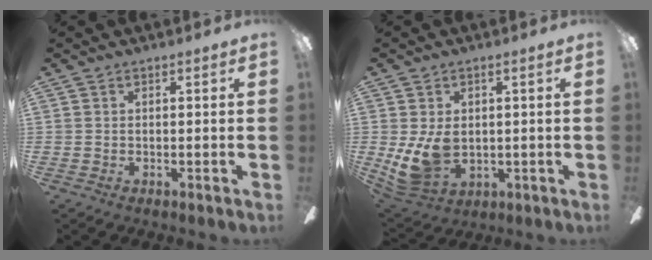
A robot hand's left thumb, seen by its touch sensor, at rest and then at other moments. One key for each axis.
{"total": 8.5, "fx": 0.3, "fy": 6.0, "fz": 6.1, "tx": -0.125, "ty": -0.005, "tz": 0.008}